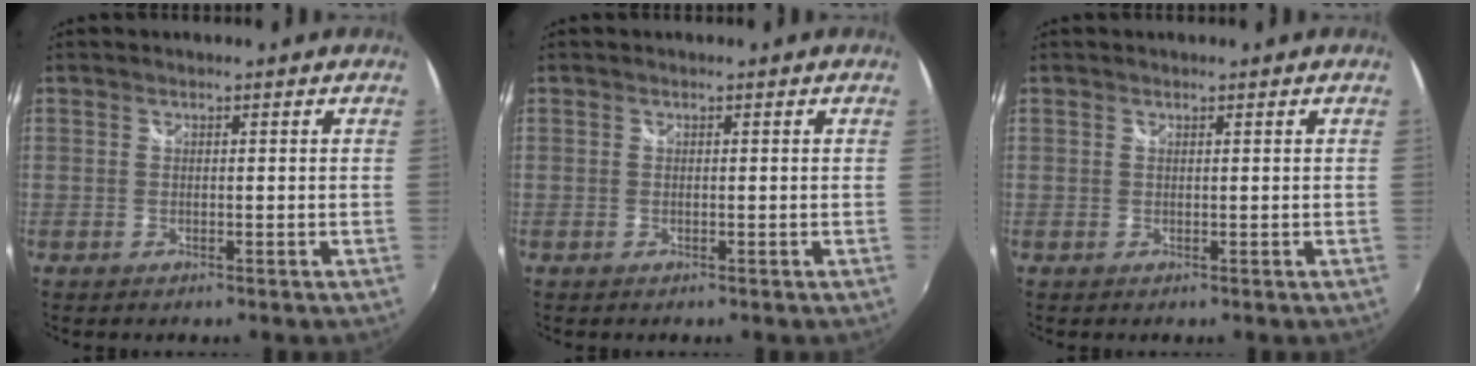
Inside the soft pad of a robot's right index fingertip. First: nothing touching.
{"total": 0.0}
{"total": 0.0}